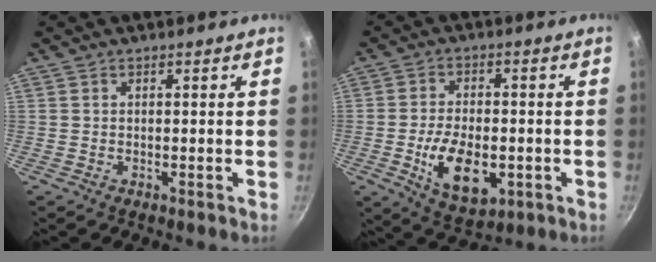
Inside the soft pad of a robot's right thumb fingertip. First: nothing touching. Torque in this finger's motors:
{"motor_torque": [-0.15, 0.66, 0.35, 0.28, 0.10]}